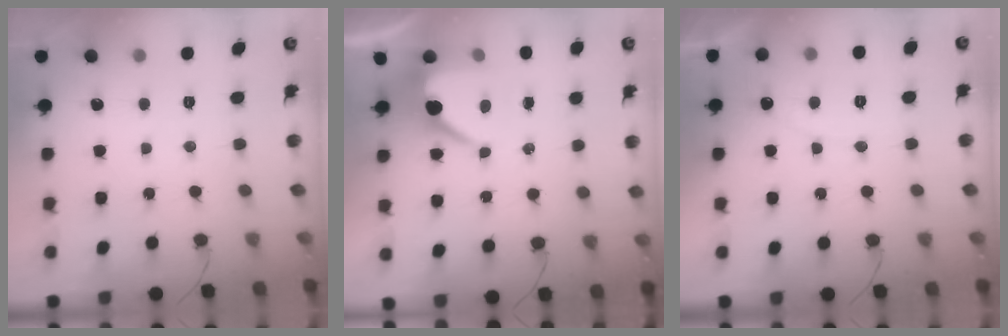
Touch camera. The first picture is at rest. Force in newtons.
{"total": 7.1, "press": 7.1, "slide": 0.6}
{"total": 4.9, "press": 4.8, "slide": 0.3}